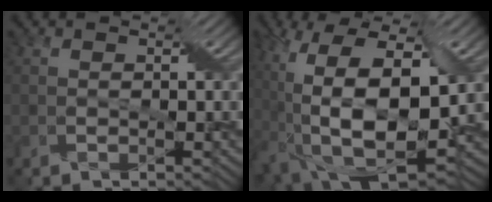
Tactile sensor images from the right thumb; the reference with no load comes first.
{"total": 18.2, "force": [0.1, 10.0, 15.2], "torque": [-0.296, -0.021, 0.019]}